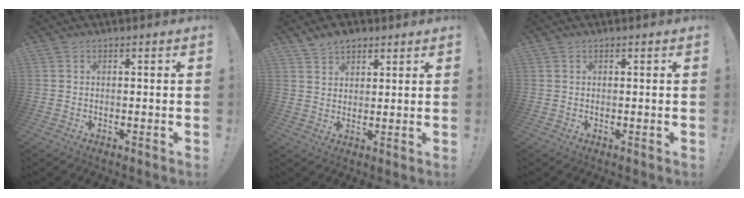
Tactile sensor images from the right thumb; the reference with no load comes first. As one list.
[{"total": 4.7, "force": [3.7, 2.8, 1.1], "torque": [-0.024, -0.017, 0.069]}, {"total": 0.0}]